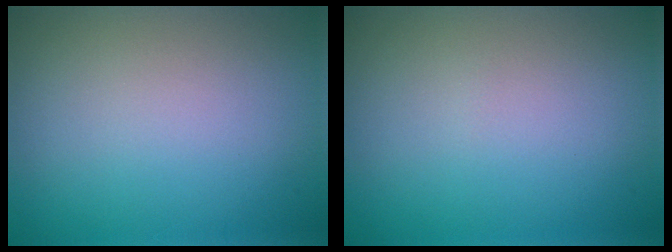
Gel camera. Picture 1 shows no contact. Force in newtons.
{"total": 0.0}